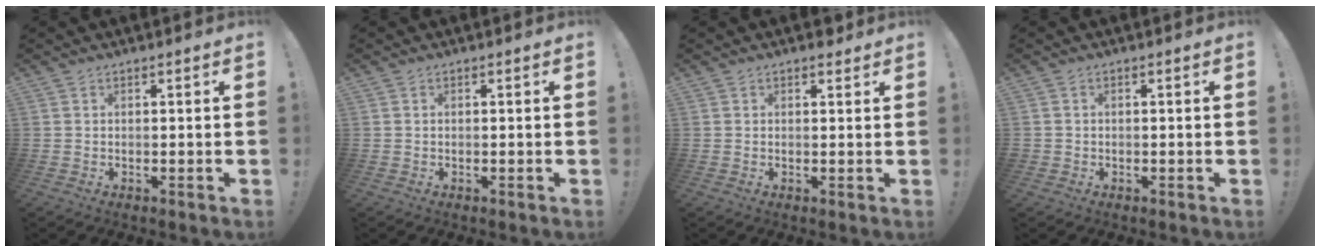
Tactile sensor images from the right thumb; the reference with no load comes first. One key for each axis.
{"total": 0.0}
{"total": 1.6, "fx": 1.4, "fy": 0.6, "fz": 0.5, "tx": 0.012, "ty": -0.008, "tz": 0.022}
{"total": 0.9, "fx": -0.3, "fy": 0.9, "fz": 0.0, "tx": -0.004, "ty": 0.004, "tz": -0.006}